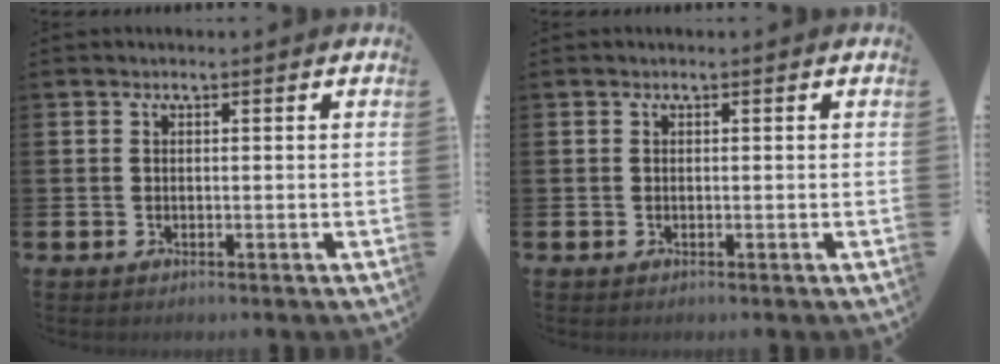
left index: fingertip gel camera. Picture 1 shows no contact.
{"total": 0.0}